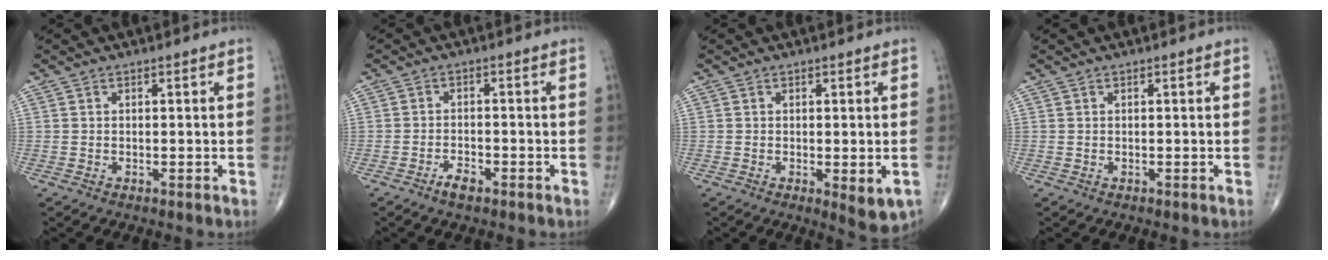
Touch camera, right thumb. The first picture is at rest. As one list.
[{"total": 2.8, "force": [-2.0, 1.1, 1.7], "torque": [-0.033, 0.009, -0.036]}, {"total": 4.9, "force": [-1.4, 1.8, 4.4], "torque": [-0.055, -0.013, -0.014]}, {"total": 0.0}]